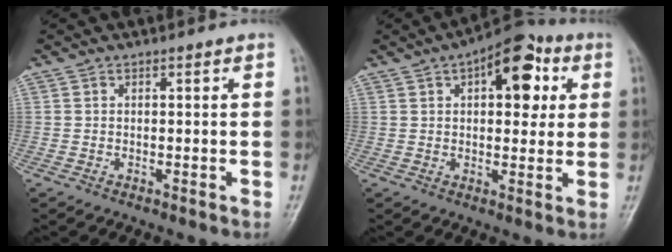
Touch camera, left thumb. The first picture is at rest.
{"total": 12.5, "force": [4.2, 6.4, 9.9], "torque": [-0.094, 0.007, 0.050]}